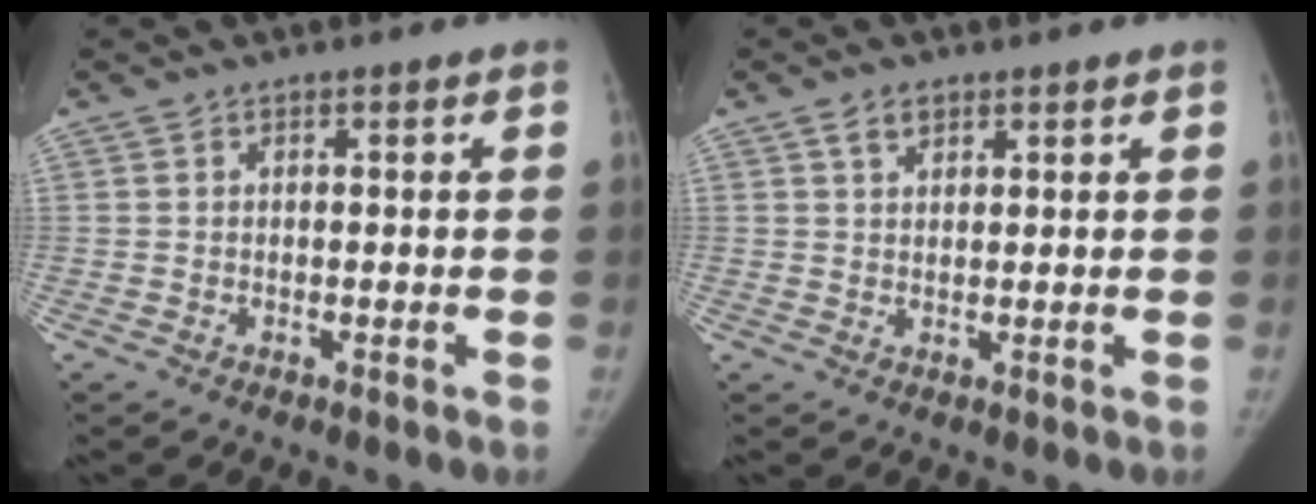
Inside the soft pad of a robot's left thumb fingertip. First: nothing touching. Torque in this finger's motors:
{"motor_torque": [0.14, -0.02, 0.33, -0.15, 0.11]}